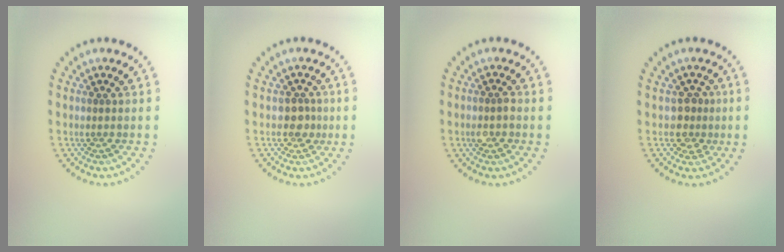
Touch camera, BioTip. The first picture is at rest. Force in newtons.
{"total": 1.7, "press": 1.5, "slide": 0.9}
{"total": 1.6, "press": 1.6, "slide": 0.4}
{"total": 2.1, "press": 1.7, "slide": 1.2}